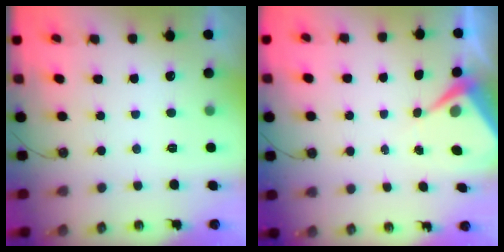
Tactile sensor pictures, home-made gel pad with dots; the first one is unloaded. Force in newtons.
{"total": 5.5, "press": 5.4, "slide": 0.6}